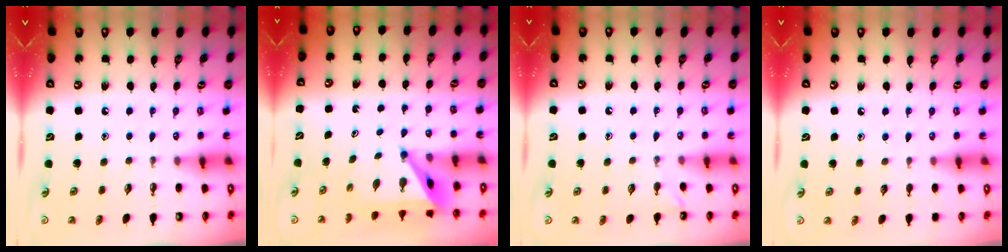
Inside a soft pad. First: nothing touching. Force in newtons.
{"total": 4.9, "press": 4.8, "slide": 0.5}
{"total": 3.0, "press": 3.0, "slide": 0.3}
{"total": 3.7, "press": 3.7, "slide": 0.4}